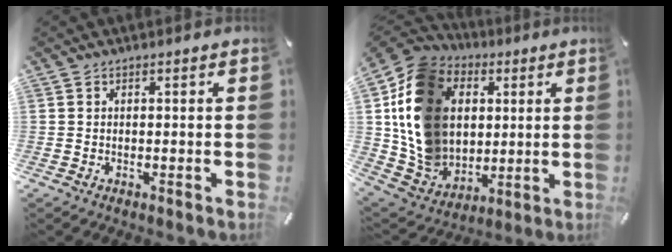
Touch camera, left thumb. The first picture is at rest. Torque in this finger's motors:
{"motor_torque": [2.51, 2.51, 1.48, 0.39, 0.83]}